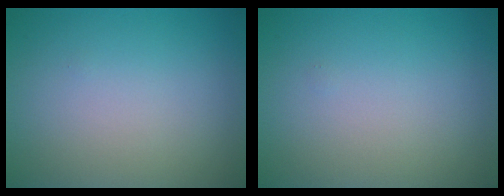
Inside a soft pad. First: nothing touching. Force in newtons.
{"total": 0.0}